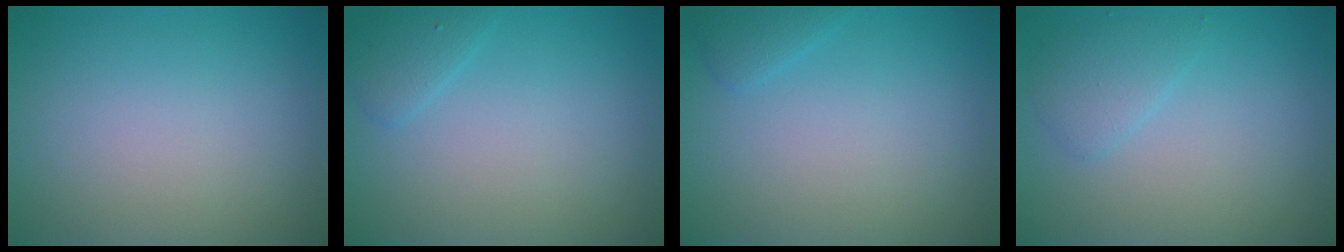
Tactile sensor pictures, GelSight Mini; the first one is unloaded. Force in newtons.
{"total": 1.4, "press": 1.4, "slide": 0.1}
{"total": 1.1, "press": 1.1, "slide": 0.0}
{"total": 1.8, "press": 1.8, "slide": 0.1}